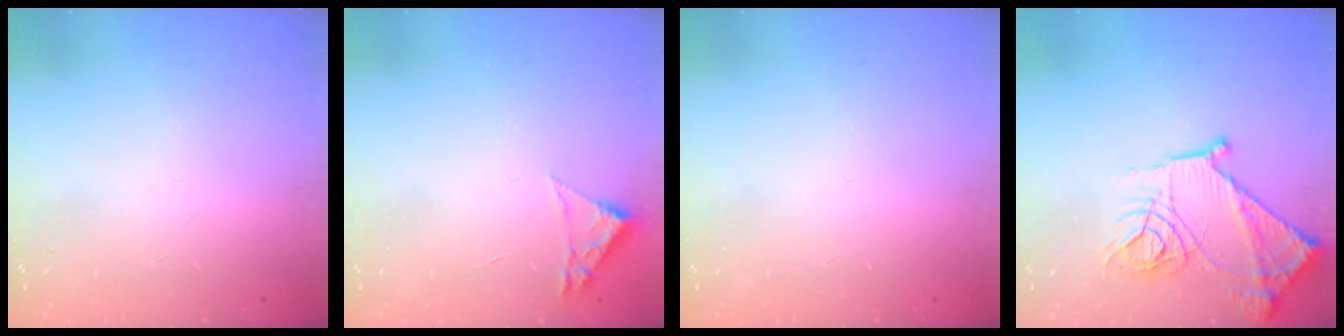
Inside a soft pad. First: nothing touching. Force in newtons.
{"total": 1.8, "press": 1.8, "slide": 0.2}
{"total": 0.0}
{"total": 15.5, "press": 15.4, "slide": 1.4}